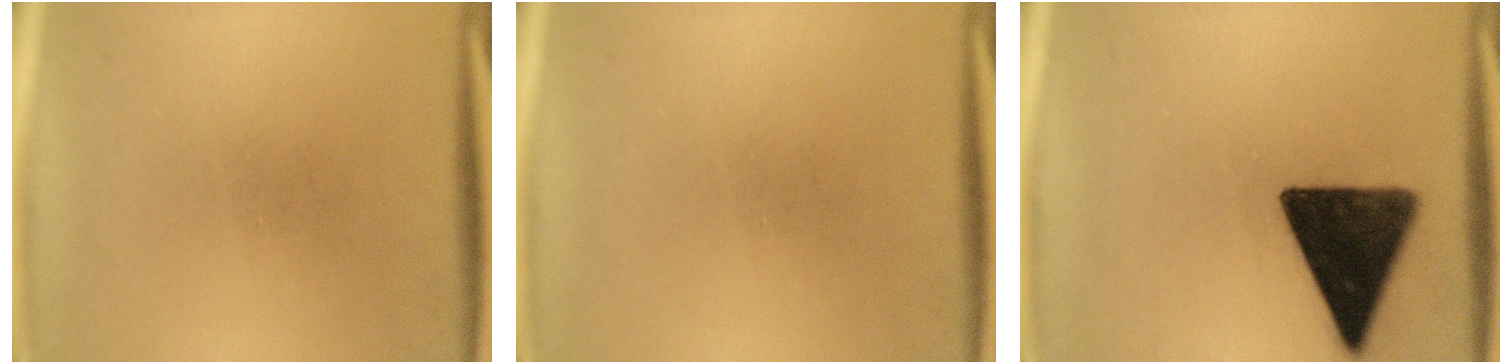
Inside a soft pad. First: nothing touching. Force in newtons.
{"total": 0.0}
{"total": 15.0}